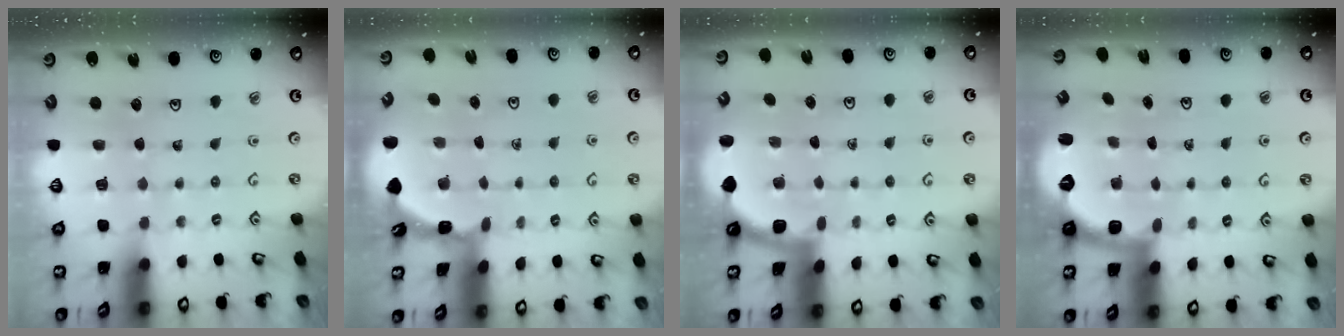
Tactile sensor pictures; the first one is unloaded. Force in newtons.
{"total": 1.8, "press": 1.8, "slide": 0.1}
{"total": 1.9, "press": 1.9, "slide": 0.0}
{"total": 2.6, "press": 1.6, "slide": 2.1}